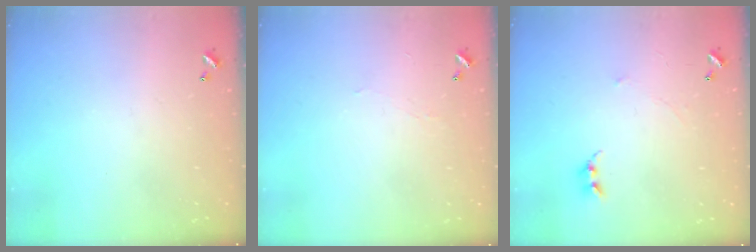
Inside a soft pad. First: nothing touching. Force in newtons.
{"total": 0.8, "press": 0.7, "slide": 0.4}
{"total": 0.9, "press": 0.8, "slide": 0.5}